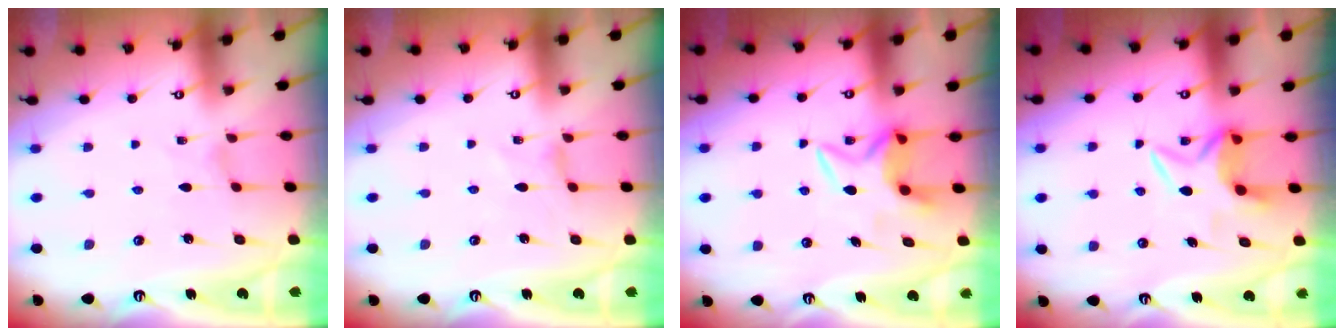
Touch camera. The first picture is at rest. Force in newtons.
{"total": 0.0}
{"total": 6.5, "press": 6.5, "slide": 0.6}
{"total": 5.8, "press": 5.8, "slide": 0.5}